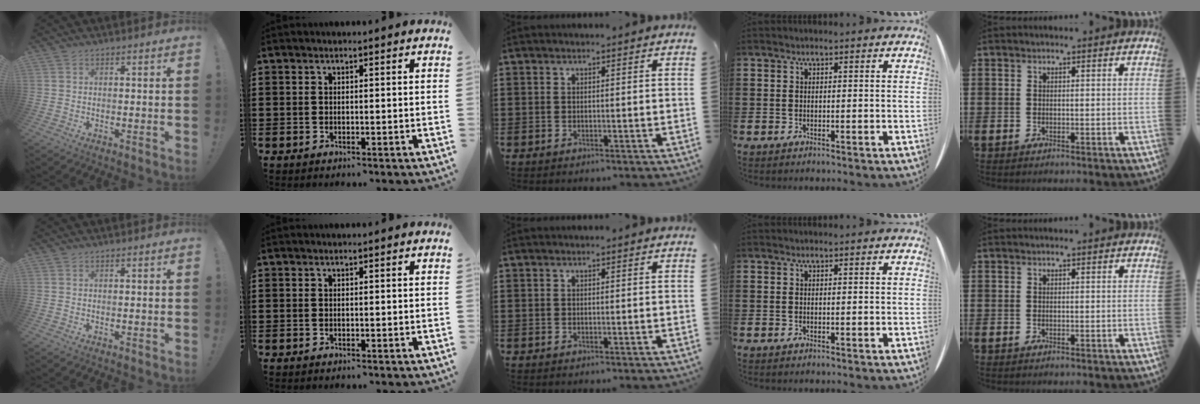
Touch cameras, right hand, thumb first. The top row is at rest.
{}